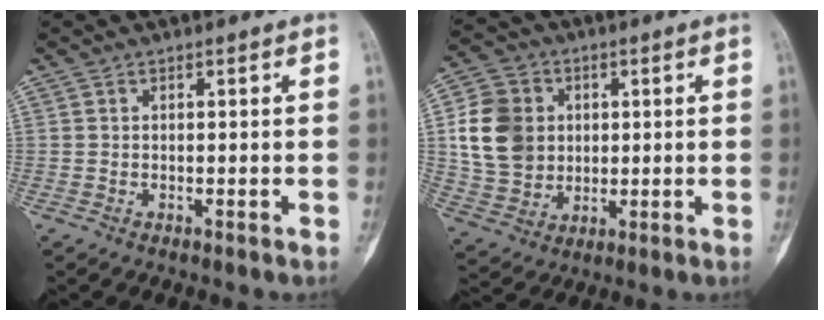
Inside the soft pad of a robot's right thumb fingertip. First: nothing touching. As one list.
[{"total": 13.2, "force": [1.9, 11.1, 6.9], "torque": [-0.108, 0.003, 0.041]}]